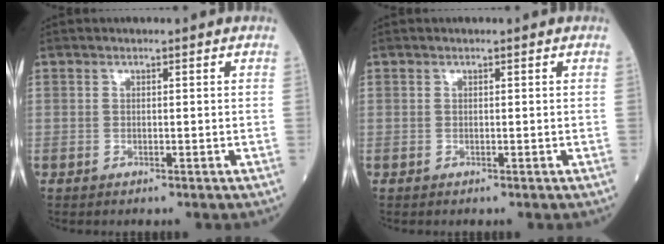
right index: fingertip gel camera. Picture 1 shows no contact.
{"total": 0.0}